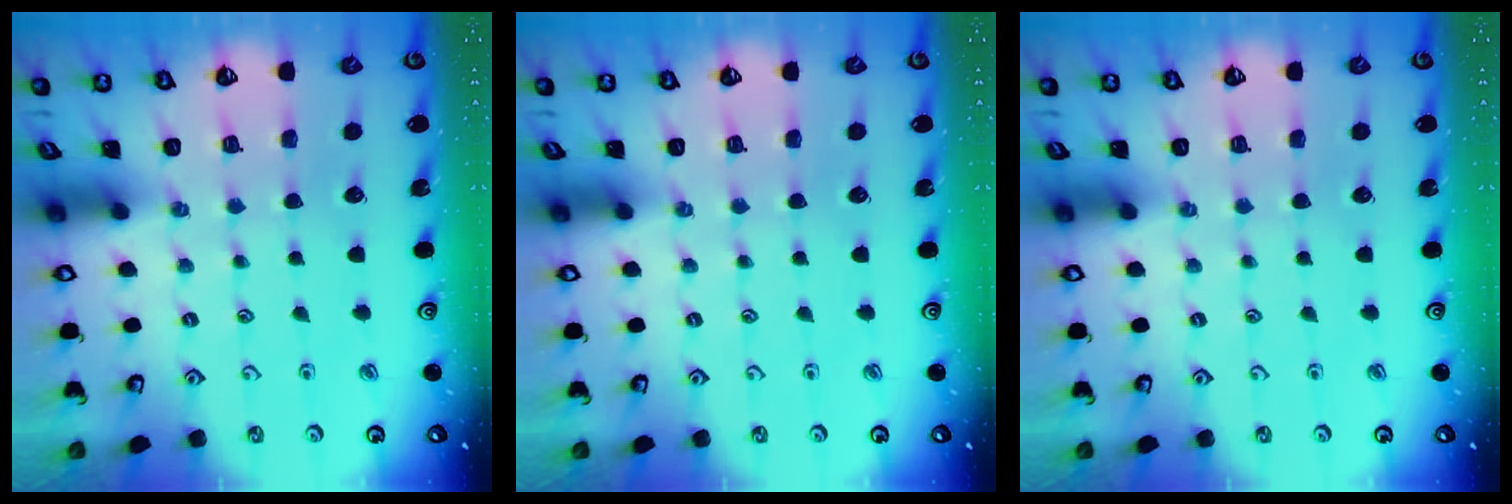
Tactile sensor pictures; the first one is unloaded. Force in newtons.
{"total": 0.0}
{"total": 0.0}